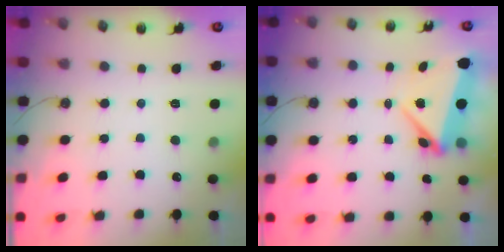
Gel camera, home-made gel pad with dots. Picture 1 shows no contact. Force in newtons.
{"total": 6.5, "press": 6.5, "slide": 0.5}